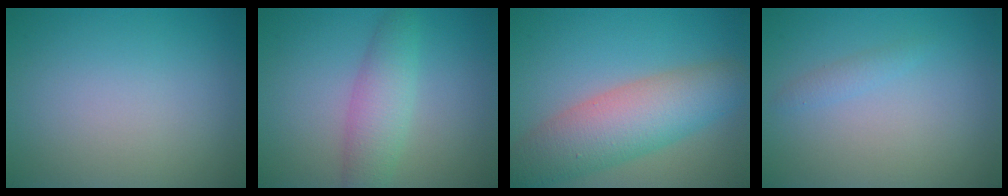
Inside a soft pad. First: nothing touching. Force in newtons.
{"total": 3.7, "press": 3.7, "slide": 0.0}
{"total": 7.4, "press": 7.4, "slide": 0.3}
{"total": 1.0, "press": 1.0, "slide": 0.0}